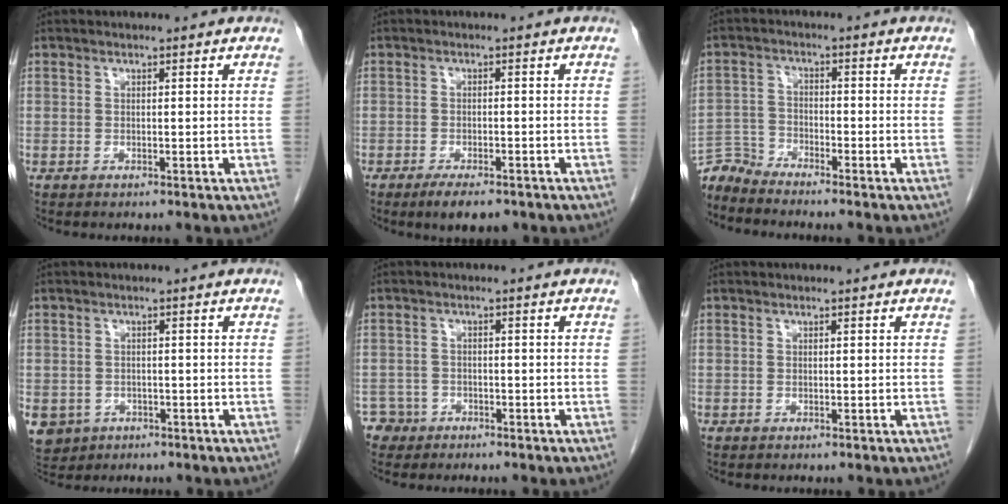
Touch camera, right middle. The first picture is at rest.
{"total": 4.6, "force": [-3.3, 1.3, 2.9], "torque": [-0.049, -0.006, -0.047]}
{"total": 4.6, "force": [-4.6, -0.5, -0.6], "torque": [0.010, -0.010, -0.090]}
{"total": 7.4, "force": [-3.3, 6.3, 2.2], "torque": [-0.065, 0.000, -0.044]}
{"total": 2.9, "force": [-1.9, 2.1, -0.7], "torque": [0.011, 0.009, -0.037]}
{"total": 0.0}